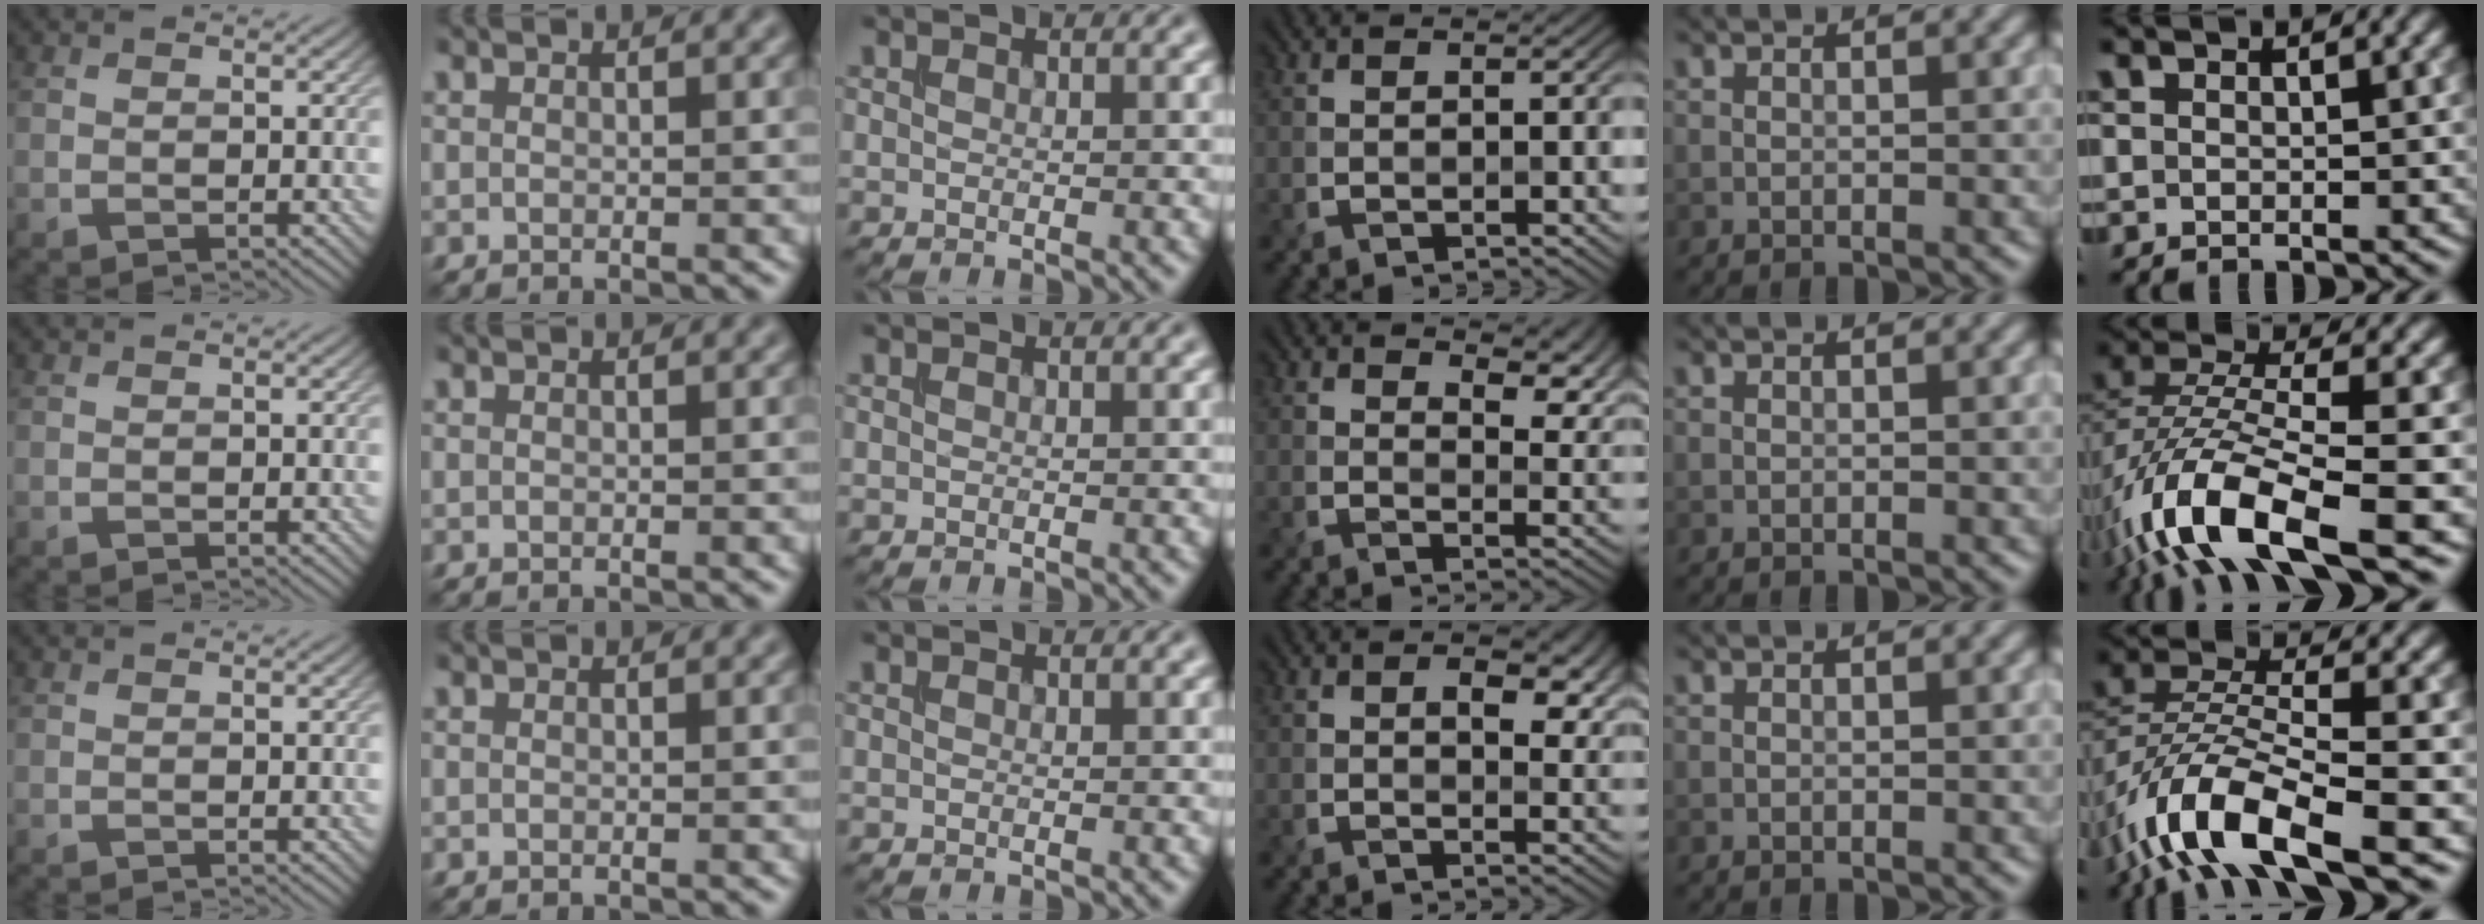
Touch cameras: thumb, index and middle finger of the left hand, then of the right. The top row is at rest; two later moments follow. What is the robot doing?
{"motion": "insert", "object": "bucket"}